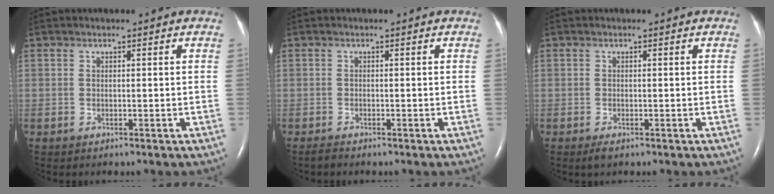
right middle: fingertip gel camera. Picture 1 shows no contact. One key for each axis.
{"total": 0.8, "fx": -0.8, "fy": 0.1, "fz": 0.2, "tx": -0.014, "ty": -0.003, "tz": -0.014}
{"total": 1.1, "fx": -0.7, "fy": 0.4, "fz": 0.8, "tx": -0.018, "ty": -0.003, "tz": -0.009}